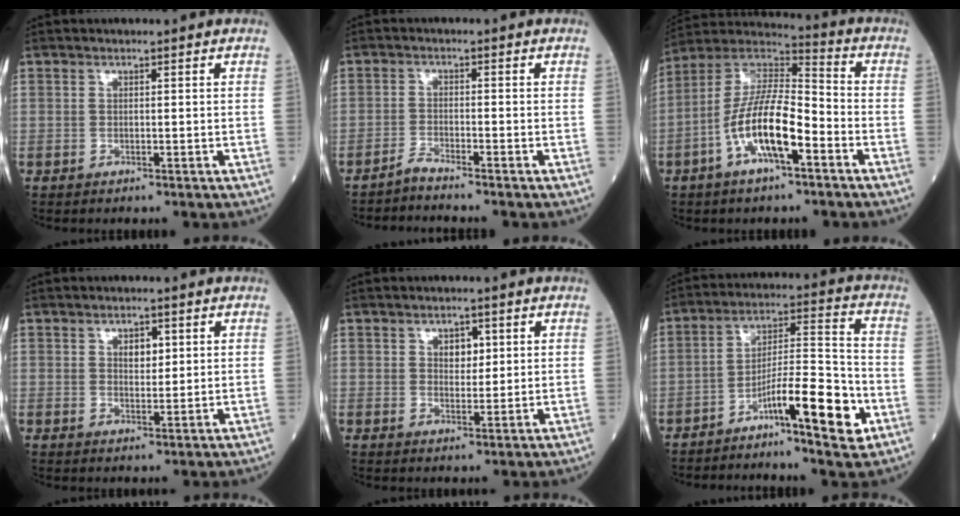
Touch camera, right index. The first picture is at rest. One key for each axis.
{"total": 2.3, "fx": -2.1, "fy": -0.7, "fz": 0.2, "tx": -0.007, "ty": -0.007, "tz": -0.045}
{"total": 13.2, "fx": -4.9, "fy": 3.4, "fz": 11.7, "tx": -0.230, "ty": 0.013, "tz": -0.094}
{"total": 2.7, "fx": 1.0, "fy": 1.5, "fz": 2.0, "tx": -0.027, "ty": -0.001, "tz": 0.015}
{"total": 2.9, "fx": 1.0, "fy": 1.8, "fz": 2.0, "tx": -0.025, "ty": 0.001, "tz": 0.016}
{"total": 12.0, "fx": -6.0, "fy": 1.5, "fz": 10.2, "tx": -0.165, "ty": 0.013, "tz": -0.101}